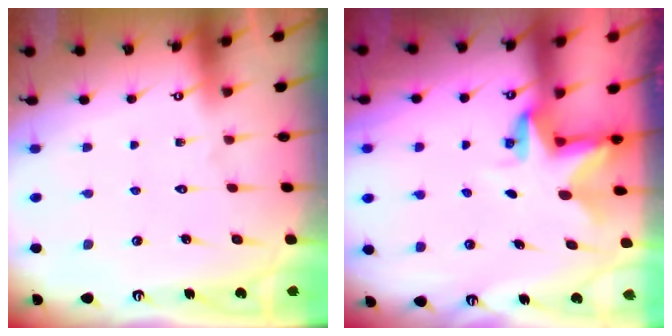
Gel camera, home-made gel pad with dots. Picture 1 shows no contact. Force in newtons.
{"total": 3.3, "press": 3.3, "slide": 0.2}